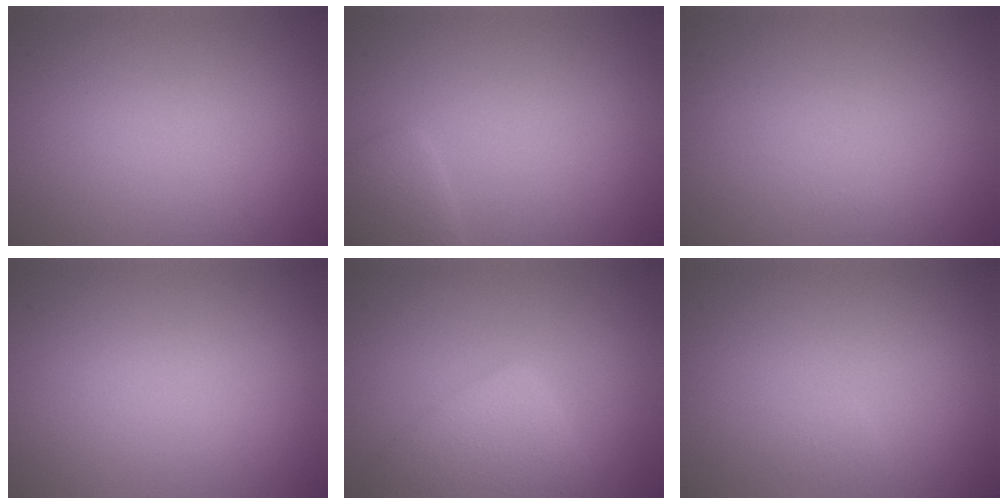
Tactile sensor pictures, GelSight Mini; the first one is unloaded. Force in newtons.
{"total": 1.6, "press": 1.6, "slide": 0.0}
{"total": 0.0}
{"total": 0.0}
{"total": 3.6, "press": 3.6, "slide": 0.2}
{"total": 0.5, "press": 0.5, "slide": 0.0}